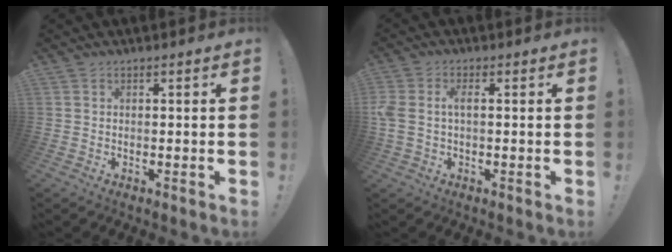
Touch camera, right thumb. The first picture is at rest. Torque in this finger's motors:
{"motor_torque": [0.10, 0.10, 0.24, 0.22, 0.21]}